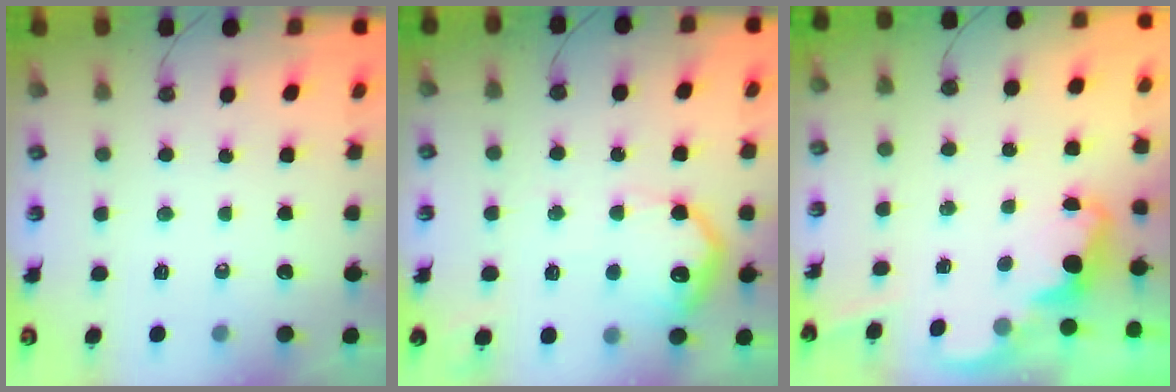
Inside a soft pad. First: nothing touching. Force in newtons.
{"total": 14.8, "press": 14.8, "slide": 0.7}
{"total": 2.4, "press": 2.3, "slide": 0.6}